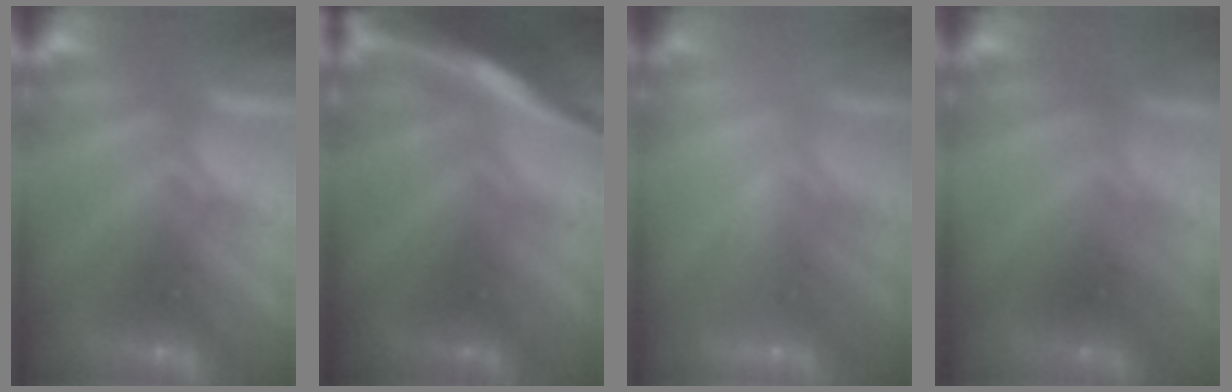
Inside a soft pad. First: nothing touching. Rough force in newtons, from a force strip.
{"total": 6.9}
{"total": 2.2}
{"total": 2.2}